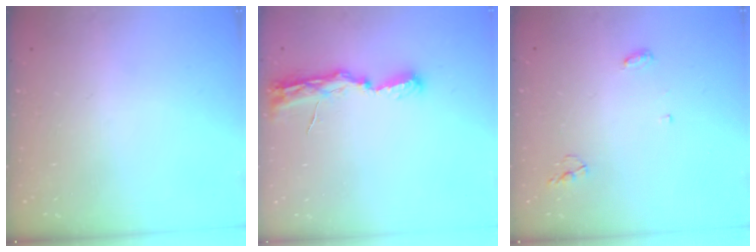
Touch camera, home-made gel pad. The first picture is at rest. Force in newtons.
{"total": 8.0, "press": 8.0, "slide": 0.8}
{"total": 4.0, "press": 3.9, "slide": 0.3}